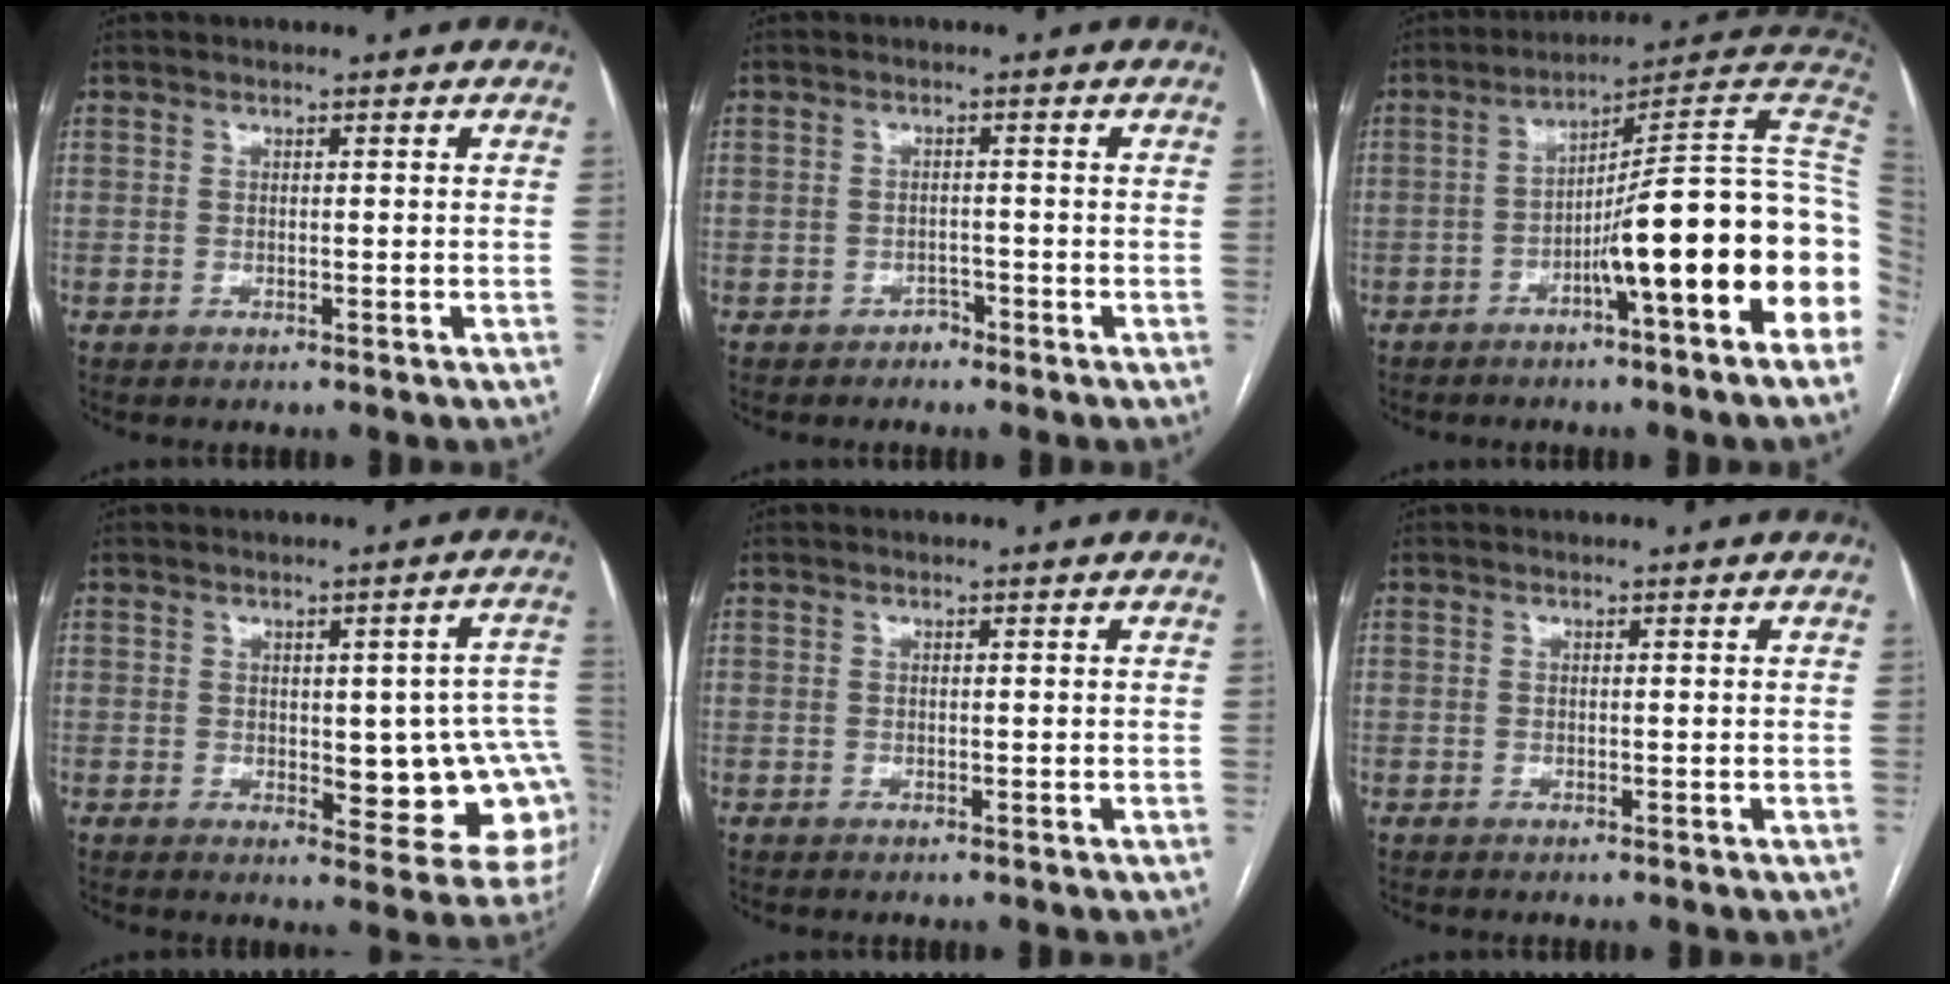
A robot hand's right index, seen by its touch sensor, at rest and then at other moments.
{"total": 1.5, "force": [-1.1, 1.0, 0.0], "torque": [0.002, 0.005, -0.022]}
{"total": 17.3, "force": [-4.3, -0.2, 16.8], "torque": [-0.167, 0.037, -0.065]}
{"total": 12.7, "force": [-0.7, 4.6, 11.8], "torque": [-0.101, 0.013, 0.000]}
{"total": 0.0}
{"total": 0.0}